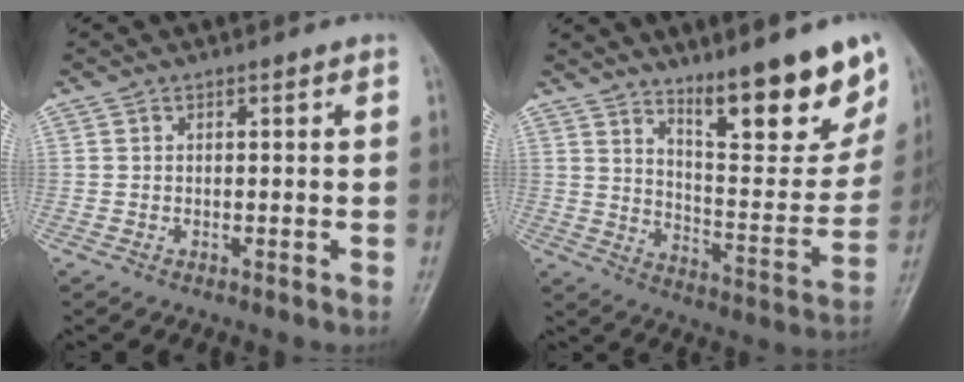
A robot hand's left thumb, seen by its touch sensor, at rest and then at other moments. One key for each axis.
{"total": 17.4, "fx": 11.9, "fy": 4.3, "fz": 11.9, "tx": -0.126, "ty": -0.086, "tz": 0.192}